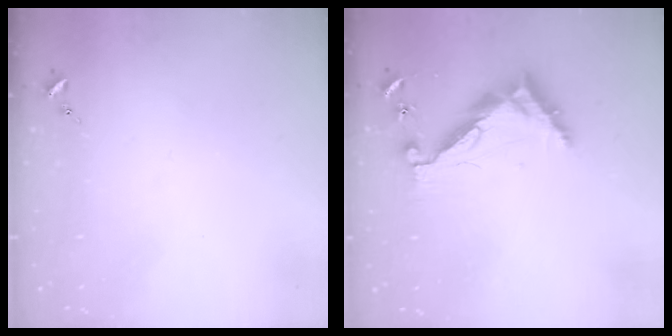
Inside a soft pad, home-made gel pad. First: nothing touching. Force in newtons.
{"total": 9.6, "press": 9.6, "slide": 0.8}